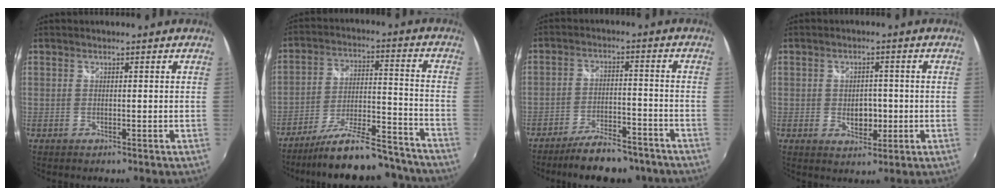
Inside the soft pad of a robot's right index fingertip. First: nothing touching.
{"total": 20.8, "force": [-18.6, 4.1, 8.2], "torque": [-0.146, 0.000, -0.261]}
{"total": 12.2, "force": [-10.2, 3.9, 5.5], "torque": [-0.112, 0.006, -0.145]}
{"total": 4.7, "force": [-0.8, 3.3, 3.2], "torque": [-0.052, -0.003, -0.009]}